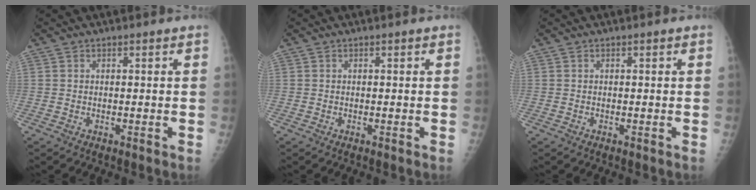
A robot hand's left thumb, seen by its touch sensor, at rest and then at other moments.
{"total": 0.0}
{"total": 0.0}